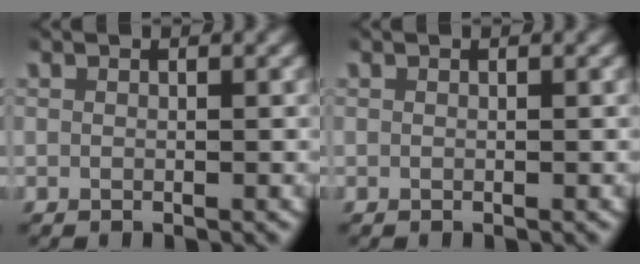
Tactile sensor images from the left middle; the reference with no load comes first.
{"total": 0.0}